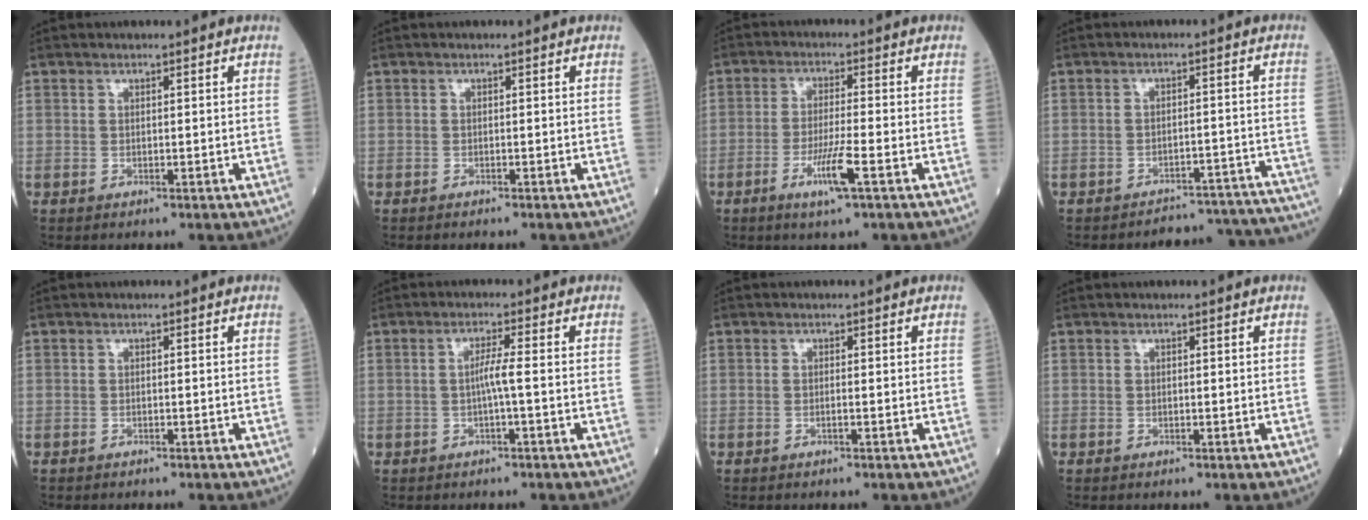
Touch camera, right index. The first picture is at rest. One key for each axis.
{"total": 1.4, "fx": -1.1, "fy": 0.7, "fz": 0.7, "tx": -0.019, "ty": -0.003, "tz": -0.012}
{"total": 6.4, "fx": -3.1, "fy": 0.4, "fz": 5.6, "tx": -0.112, "ty": -0.009, "tz": -0.055}
{"total": 16.7, "fx": -16.3, "fy": 3.4, "fz": 1.6, "tx": -0.006, "ty": 0.037, "tz": -0.193}
{"total": 1.7, "fx": -1.2, "fy": 1.0, "fz": 0.7, "tx": -0.027, "ty": -0.002, "tz": -0.016}
{"total": 3.0, "fx": -0.5, "fy": 0.2, "fz": 2.9, "tx": -0.060, "ty": 0.004, "tz": -0.006}
{"total": 0.8, "fx": -0.3, "fy": 0.3, "fz": 0.7, "tx": -0.019, "ty": -0.001, "tz": -0.006}
{"total": 0.0}